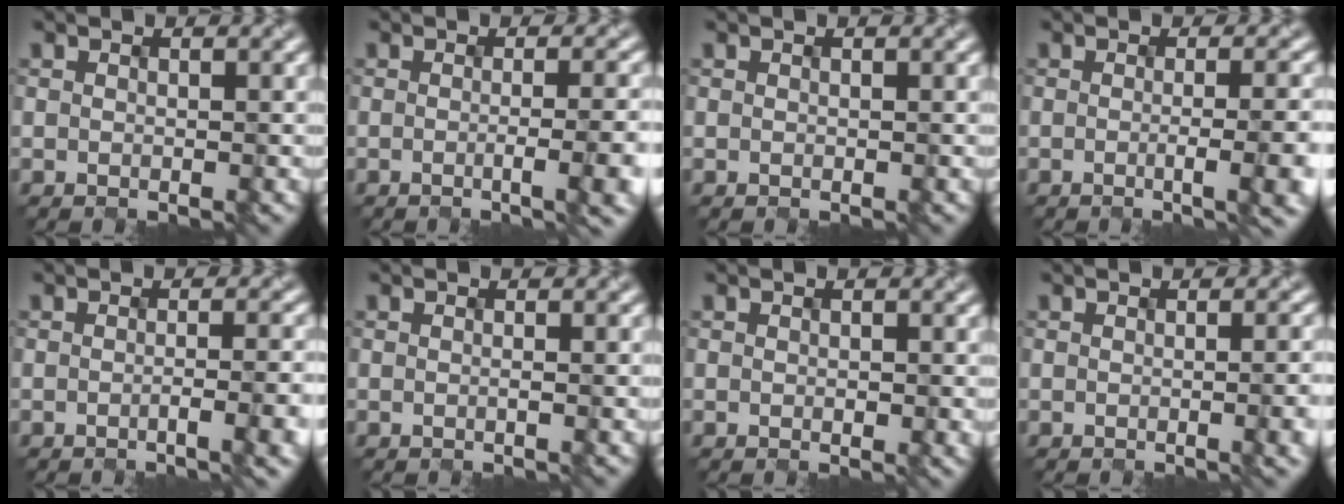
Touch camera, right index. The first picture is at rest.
{"total": 5.8, "force": [-1.2, 1.9, 5.4], "torque": [-0.054, -0.004, -0.011]}
{"total": 0.0}
{"total": 6.7, "force": [-1.2, 2.3, 6.1], "torque": [-0.055, -0.004, -0.011]}
{"total": 4.5, "force": [-1.3, 1.4, 4.1], "torque": [-0.048, -0.002, -0.016]}
{"total": 1.0, "force": [-0.2, 0.2, 1.0], "torque": [-0.016, 0.001, -0.007]}
{"total": 0.6, "force": [0.0, 0.1, 0.6], "torque": [-0.012, -0.001, 0.006]}
{"total": 5.0, "force": [-0.5, 2.3, 4.4], "torque": [-0.016, 0.010, -0.001]}